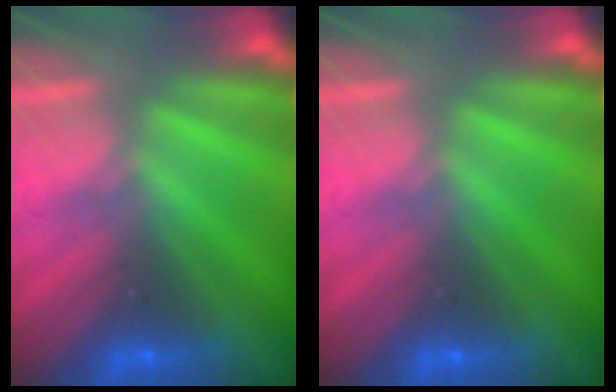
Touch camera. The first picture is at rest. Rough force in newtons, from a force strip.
{"total": 0.0}